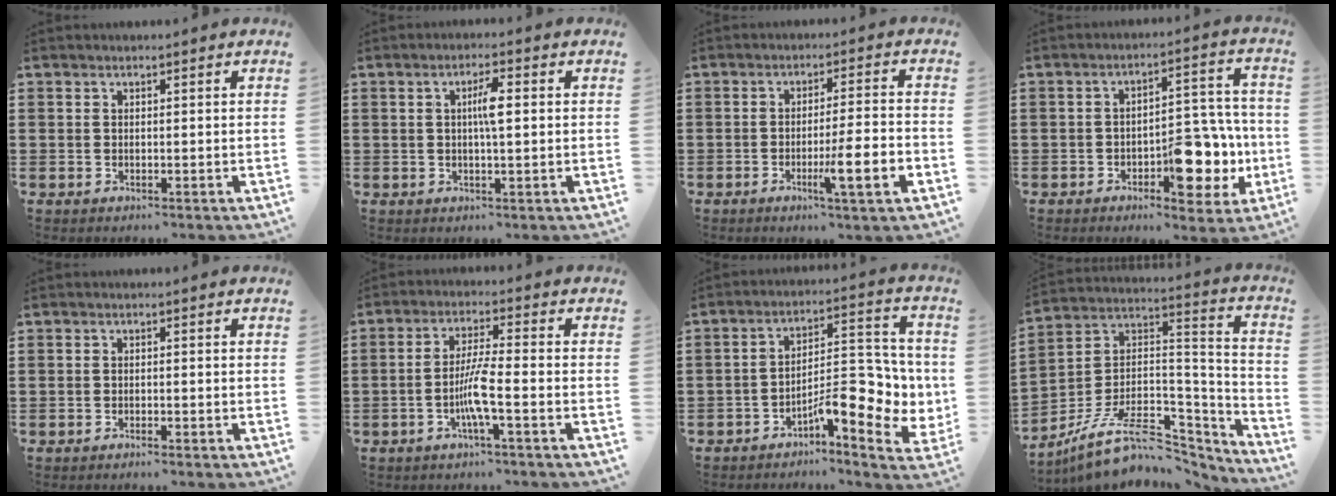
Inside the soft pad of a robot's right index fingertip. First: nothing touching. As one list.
[{"total": 3.8, "force": [0.4, 0.8, 3.7], "torque": [-0.071, 0.002, 0.004]}, {"total": 6.8, "force": [-2.7, 0.2, 6.2], "torque": [-0.097, -0.004, -0.043]}, {"total": 9.8, "force": [-3.5, 4.7, 7.8], "torque": [-0.090, 0.004, -0.057]}, {"total": 0.8, "force": [-0.8, -0.1, 0.2], "torque": [-0.006, -0.002, -0.016]}, {"total": 5.8, "force": [-2.1, 0.2, 5.5], "torque": [-0.115, -0.011, -0.044]}, {"total": 10.0, "force": [-3.9, 3.8, 8.4], "torque": [-0.111, -0.008, -0.072]}, {"total": 11.5, "force": [-7.2, 5.7, 7.0], "torque": [-0.143, 0.012, -0.130]}]